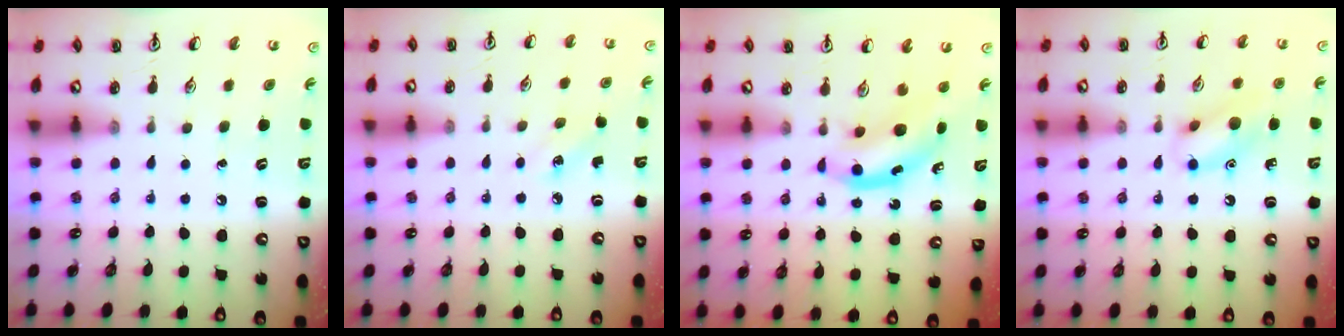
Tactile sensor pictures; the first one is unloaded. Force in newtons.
{"total": 2.4, "press": 2.3, "slide": 0.9}
{"total": 4.4, "press": 4.4, "slide": 0.5}
{"total": 10.8, "press": 10.7, "slide": 1.8}